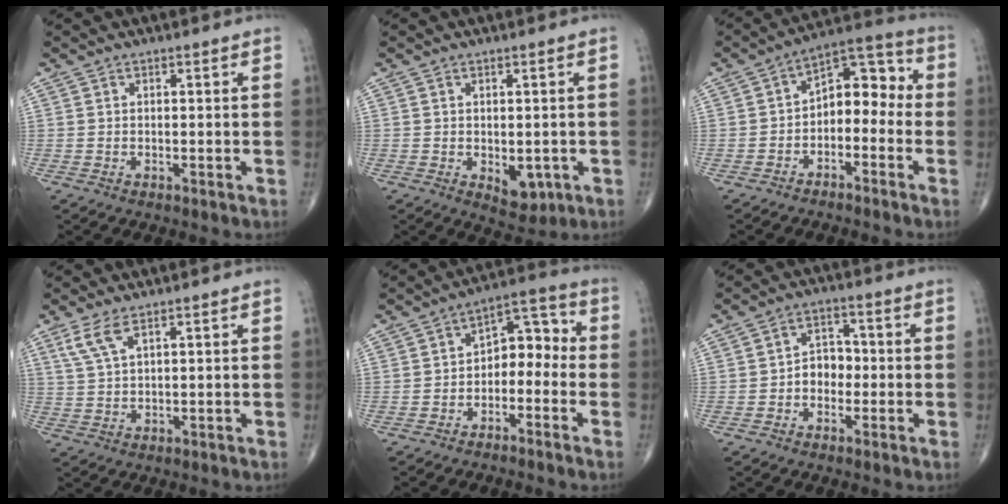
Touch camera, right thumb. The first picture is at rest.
{"total": 4.8, "force": [-1.1, 2.9, 3.6], "torque": [-0.030, -0.008, -0.002]}
{"total": 9.8, "force": [-2.2, 6.3, 7.2], "torque": [-0.070, 0.056, -0.050]}
{"total": 4.5, "force": [2.6, 1.4, 3.3], "torque": [-0.081, -0.001, 0.064]}
{"total": 8.3, "force": [-2.3, 5.5, 5.9], "torque": [-0.051, 0.051, -0.050]}
{"total": 5.1, "force": [-1.0, 4.0, 3.0], "torque": [-0.023, 0.021, -0.027]}